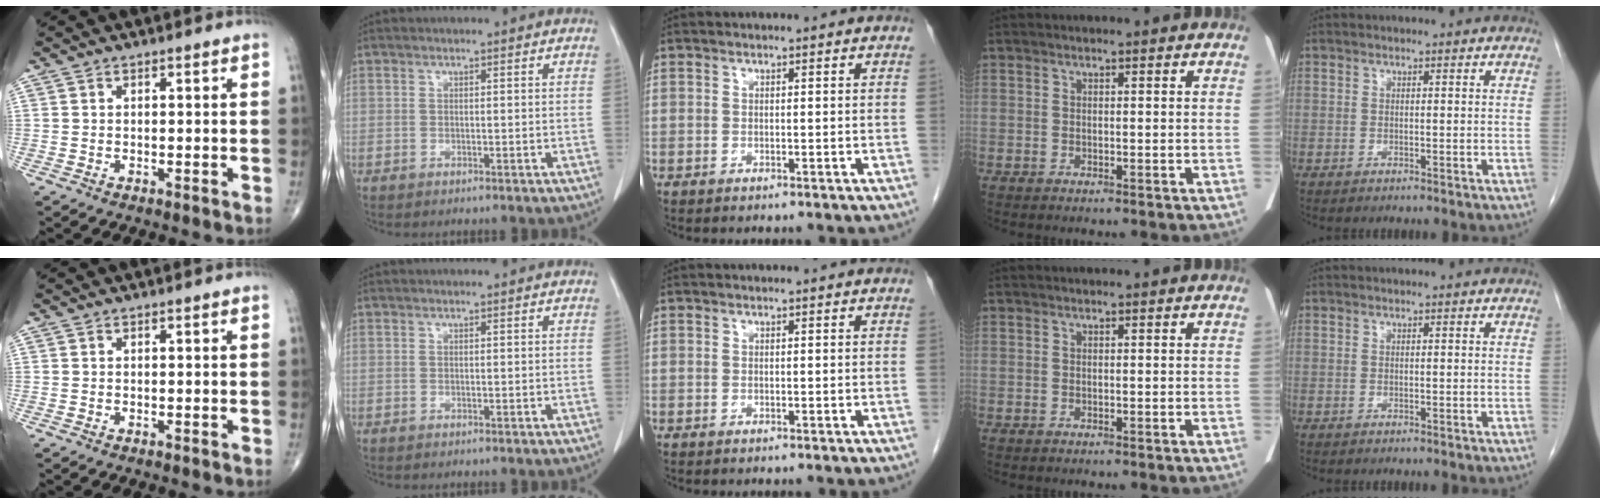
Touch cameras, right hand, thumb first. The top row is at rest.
{}